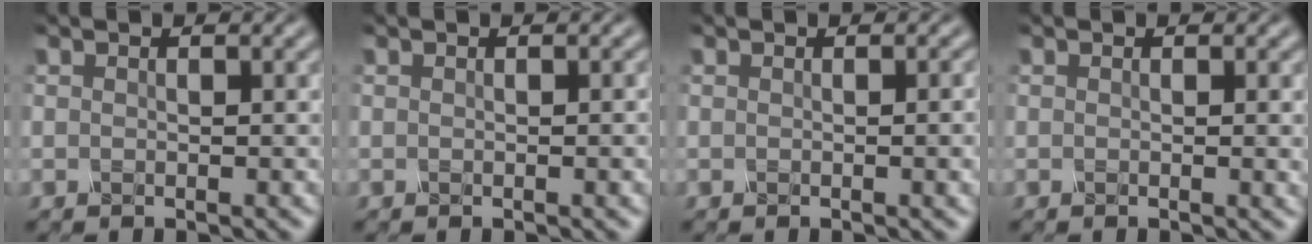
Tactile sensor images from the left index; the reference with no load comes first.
{"total": 1.1, "force": [-0.1, 0.4, 1.0], "torque": [-0.009, 0.003, -0.004]}
{"total": 2.6, "force": [-0.1, 0.9, 2.4], "torque": [-0.019, 0.007, -0.005]}
{"total": 1.3, "force": [0.1, 0.5, 1.2], "torque": [-0.010, 0.002, -0.003]}